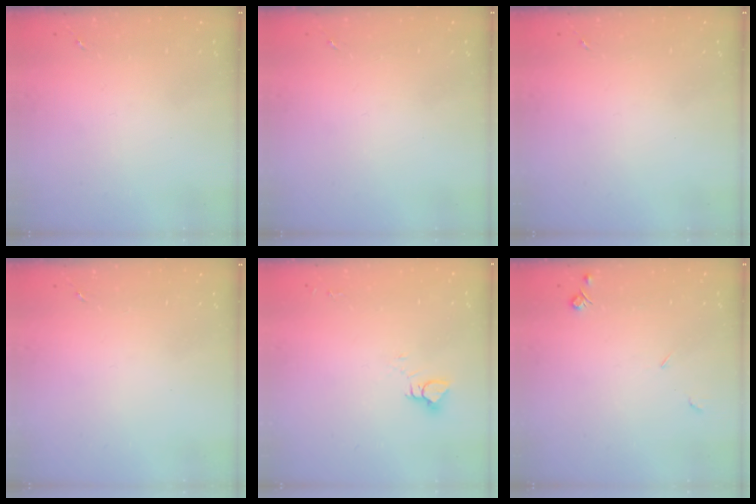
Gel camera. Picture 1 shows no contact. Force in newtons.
{"total": 0.0}
{"total": 0.0}
{"total": 0.0}
{"total": 4.3, "press": 4.3, "slide": 0.4}
{"total": 4.2, "press": 4.2, "slide": 0.7}